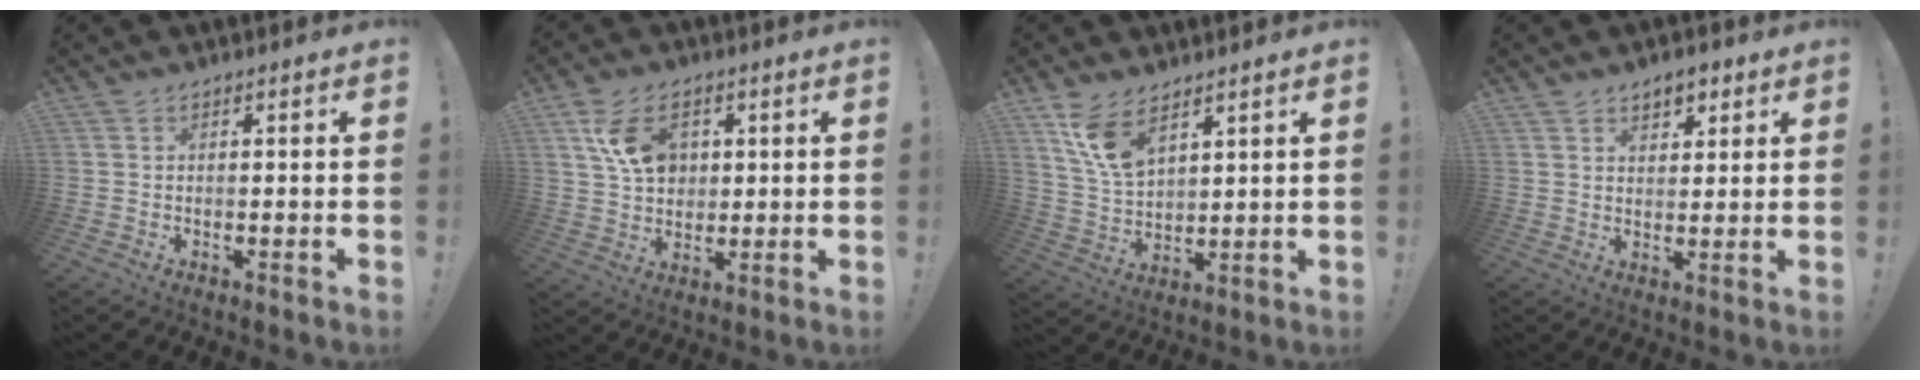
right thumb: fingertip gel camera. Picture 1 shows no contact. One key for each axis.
{"total": 11.4, "fx": 4.2, "fy": 7.8, "fz": 7.1, "tx": -0.113, "ty": -0.004, "tz": 0.080}
{"total": 10.6, "fx": 7.1, "fy": 5.1, "fz": 6.0, "tx": -0.118, "ty": -0.035, "tz": 0.136}
{"total": 4.9, "fx": 3.1, "fy": 3.2, "fz": 2.2, "tx": -0.019, "ty": -0.013, "tz": 0.054}